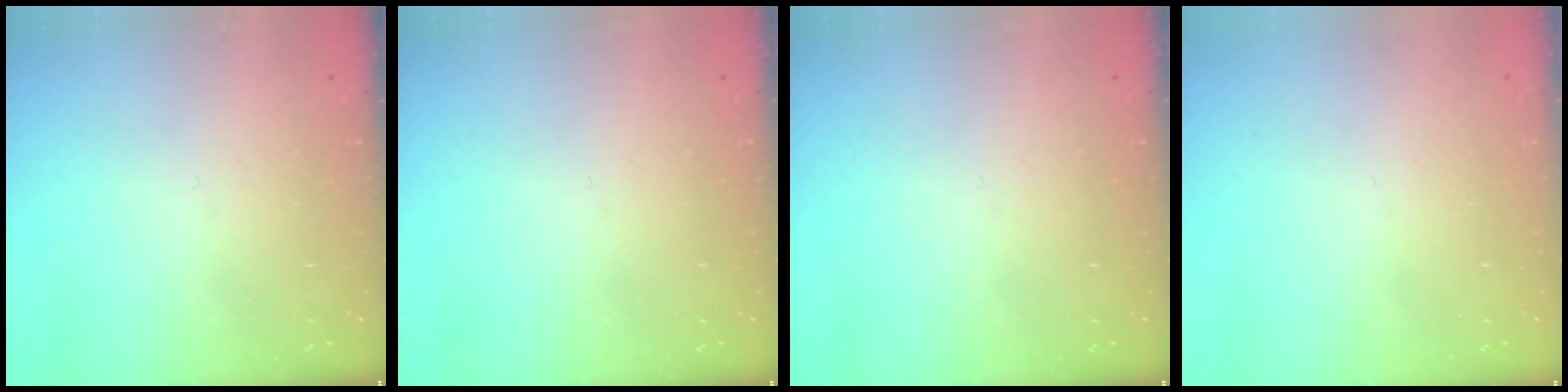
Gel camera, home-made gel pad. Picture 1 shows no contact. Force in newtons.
{"total": 0.0}
{"total": 0.0}
{"total": 1.7, "press": 1.7, "slide": 0.1}